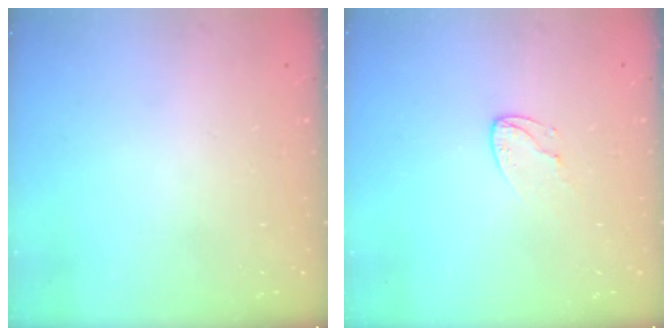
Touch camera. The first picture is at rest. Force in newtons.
{"total": 4.9, "press": 4.9, "slide": 0.5}